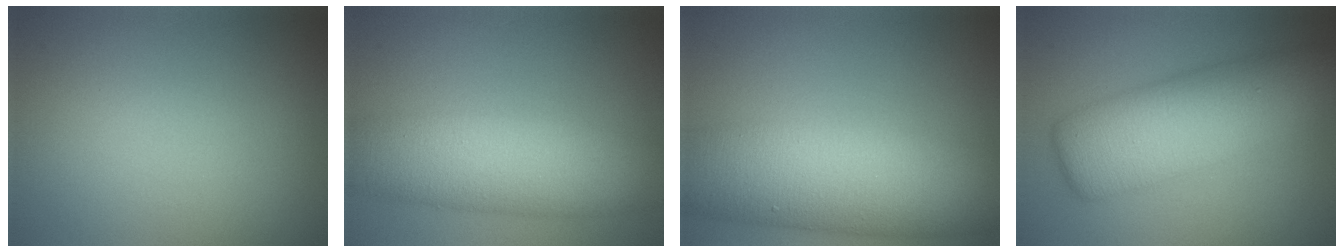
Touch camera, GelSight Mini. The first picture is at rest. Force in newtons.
{"total": 8.6, "press": 8.6, "slide": 0.2}
{"total": 11.6, "press": 11.6, "slide": 0.6}
{"total": 8.2, "press": 8.2, "slide": 0.2}